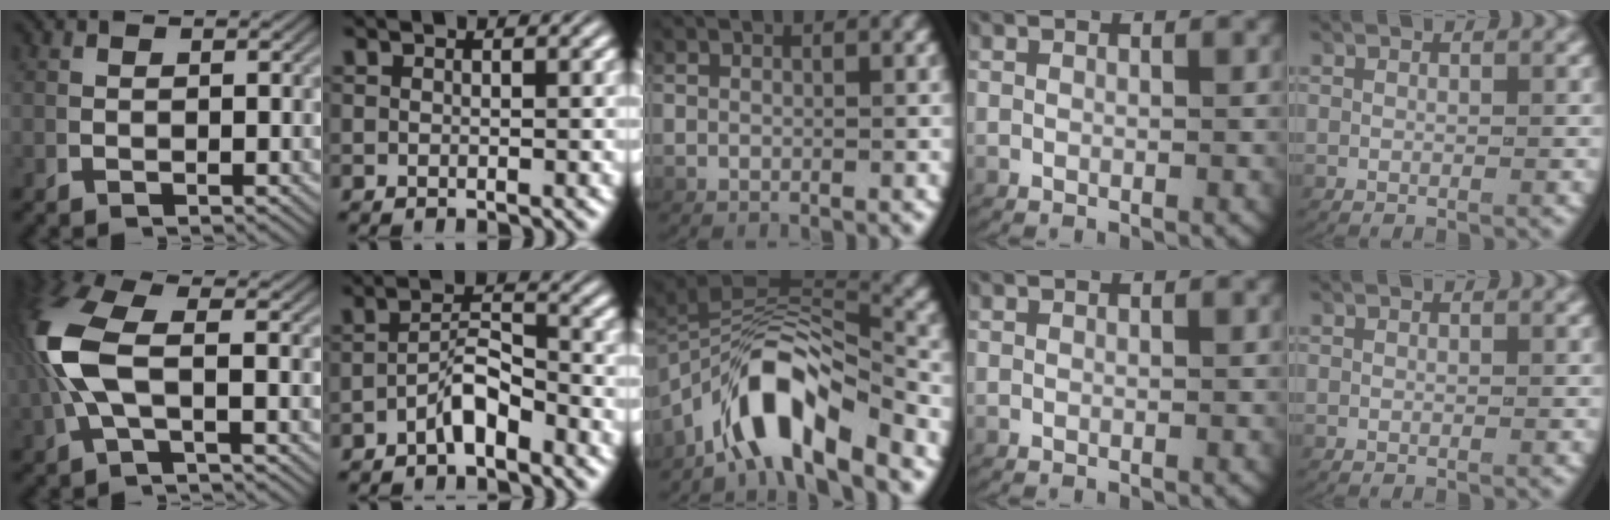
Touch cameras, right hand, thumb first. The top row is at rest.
{"thumb": {"total": 7.8, "force": [0.4, 3.8, 6.8], "torque": [-0.176, -0.009, 0.021]}, "index": {"total": 3.2, "force": [-2.4, 0.5, 2.0], "torque": [-0.014, -0.005, -0.039]}, "middle": {"total": 8.2, "force": [-3.8, 4.1, 6.0], "torque": [-0.113, -0.003, -0.059]}}